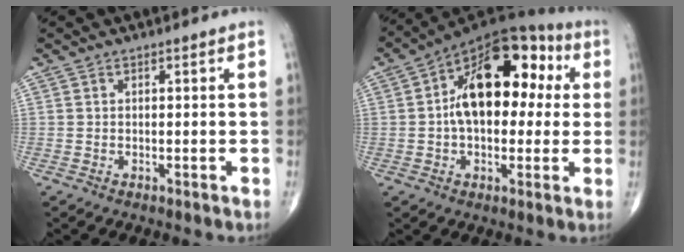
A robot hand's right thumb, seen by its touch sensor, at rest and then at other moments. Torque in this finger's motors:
{"motor_torque": [0.14, 1.74, 0.57, -0.01, 0.22]}